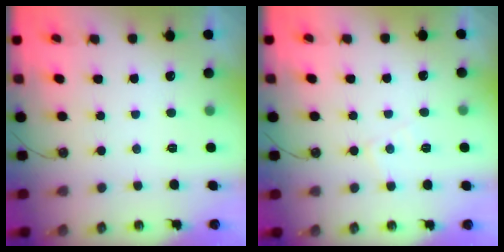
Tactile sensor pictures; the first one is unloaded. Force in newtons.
{"total": 5.1, "press": 5.0, "slide": 0.7}